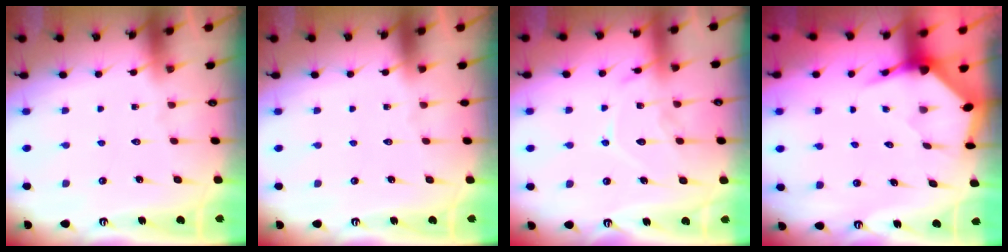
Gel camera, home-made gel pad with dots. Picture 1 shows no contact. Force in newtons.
{"total": 0.0}
{"total": 12.3, "press": 12.2, "slide": 1.0}
{"total": 3.5, "press": 3.5, "slide": 0.4}